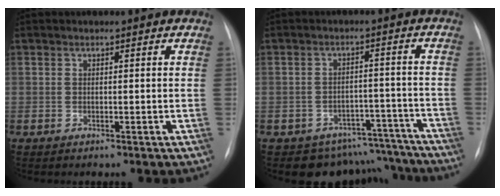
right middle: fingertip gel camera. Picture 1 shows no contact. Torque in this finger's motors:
{"motor_torque": [0.70, -0.89, 0.05, 0.04]}